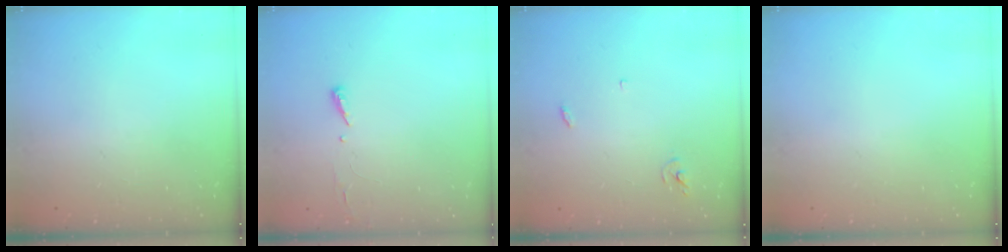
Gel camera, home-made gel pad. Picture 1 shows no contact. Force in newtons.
{"total": 2.9, "press": 2.9, "slide": 0.4}
{"total": 3.0, "press": 3.0, "slide": 0.2}
{"total": 0.0}